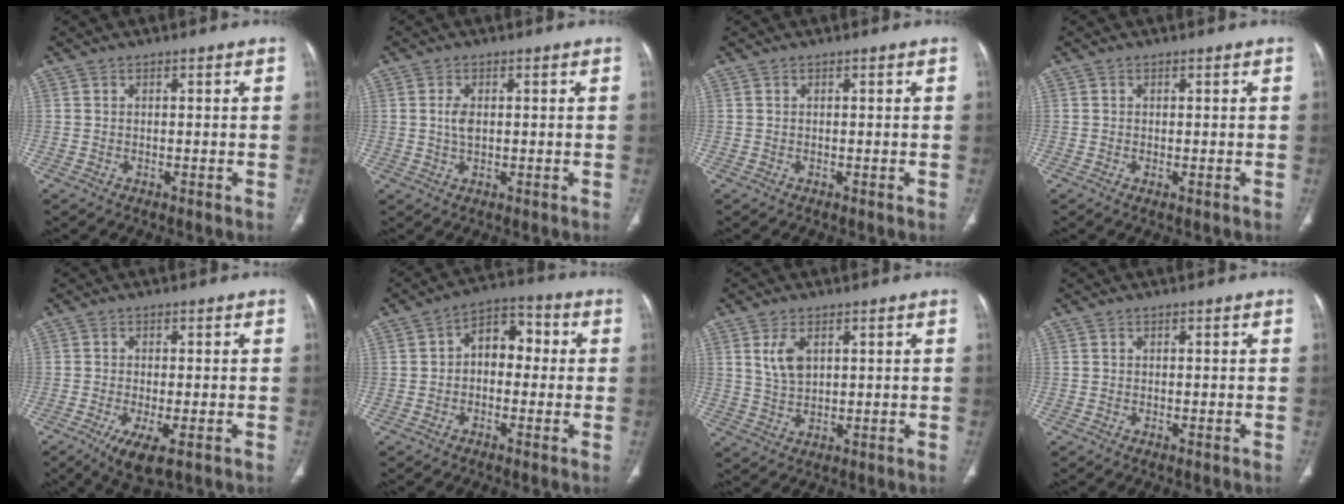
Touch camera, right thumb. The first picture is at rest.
{"total": 2.6, "force": [0.3, 1.4, 2.2], "torque": [-0.046, -0.001, 0.007]}
{"total": 0.0}
{"total": 0.6, "force": [-0.2, 0.3, 0.5], "torque": [-0.012, -0.003, -0.003]}
{"total": 6.6, "force": [-3.0, 2.0, 5.5], "torque": [-0.101, -0.016, -0.048]}
{"total": 8.1, "force": [0.2, 5.5, 5.9], "torque": [-0.057, 0.032, -0.009]}
{"total": 5.3, "force": [2.0, 3.0, 3.9], "torque": [-0.070, -0.009, 0.046]}
{"total": 0.0}